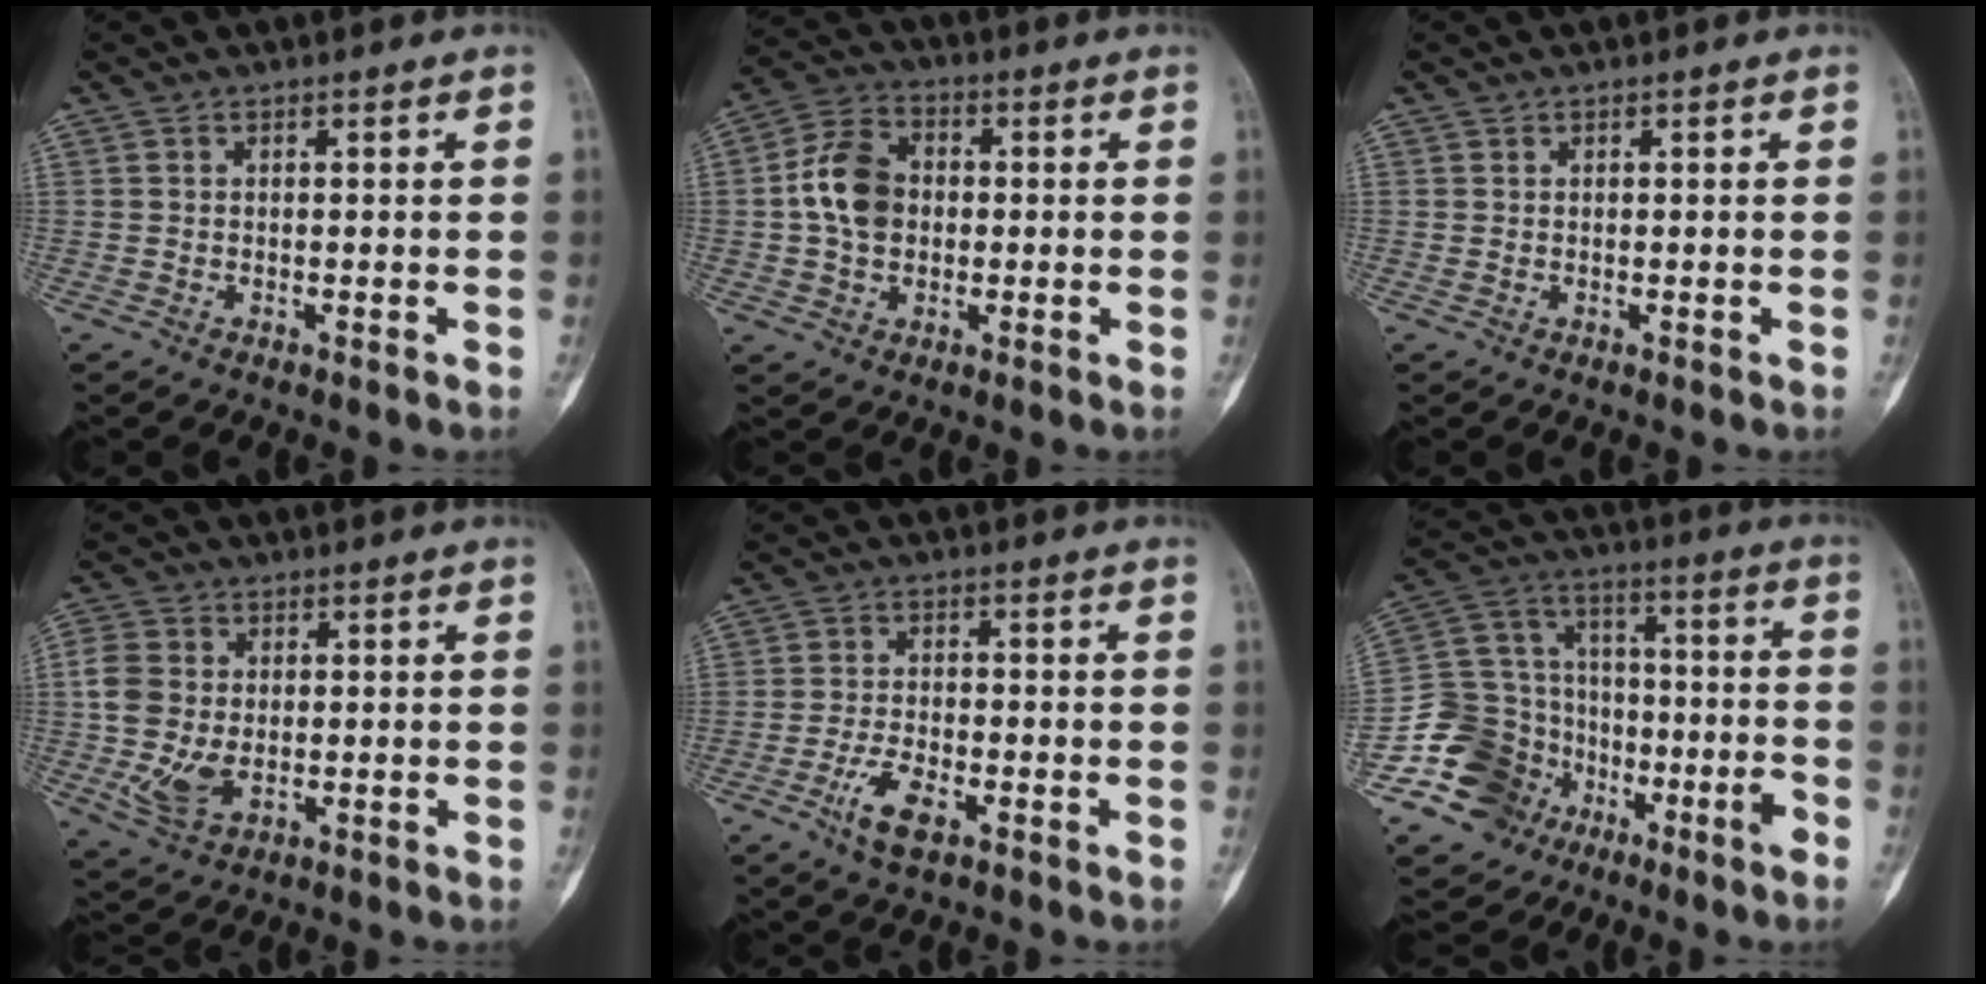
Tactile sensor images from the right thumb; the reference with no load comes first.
{"total": 9.8, "force": [0.1, 7.2, 6.6], "torque": [-0.106, 0.019, -0.007]}
{"total": 0.0}
{"total": 9.2, "force": [-0.4, 6.4, 6.6], "torque": [-0.135, -0.001, -0.007]}
{"total": 5.6, "force": [-2.8, 2.4, 4.3], "torque": [-0.084, 0.010, -0.052]}
{"total": 16.1, "force": [-9.0, 12.6, 4.5], "torque": [-0.053, 0.109, -0.154]}